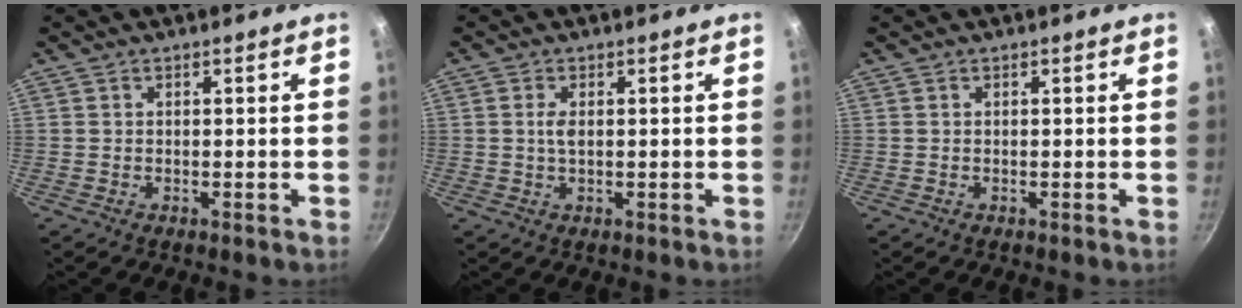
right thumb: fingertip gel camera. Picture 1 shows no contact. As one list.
[{"total": 2.0, "force": [0.3, 1.0, 1.7], "torque": [-0.035, 0.001, 0.005]}, {"total": 0.0}]